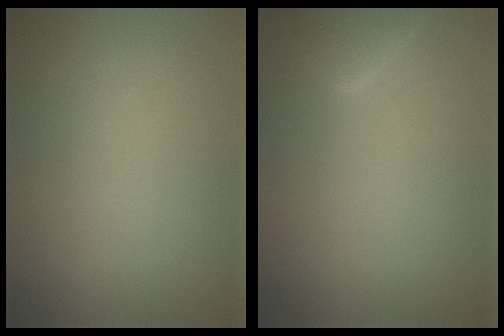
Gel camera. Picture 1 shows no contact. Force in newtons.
{"total": 2.3, "press": 2.2, "slide": 0.2}